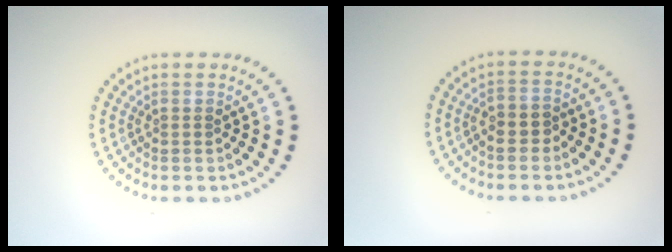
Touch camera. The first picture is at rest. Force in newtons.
{"total": 1.5, "press": 1.3, "slide": 0.7}